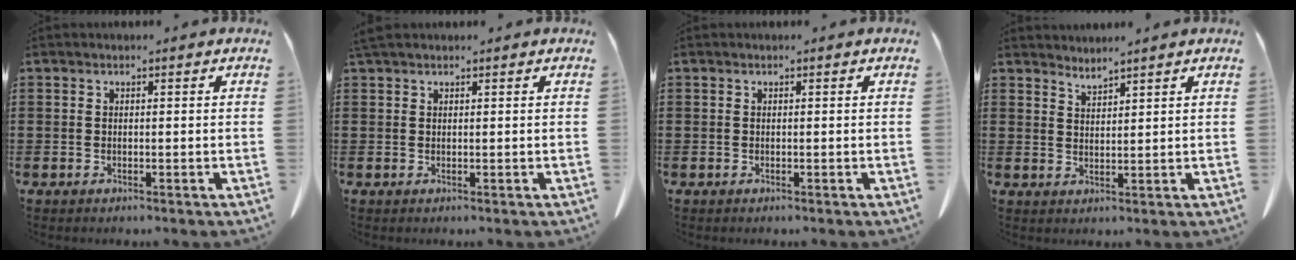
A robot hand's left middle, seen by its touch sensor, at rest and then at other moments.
{"total": 1.1, "force": [0.9, 0.2, 0.5], "torque": [-0.013, -0.001, 0.019]}
{"total": 0.0}
{"total": 2.2, "force": [2.2, -0.5, -0.1], "torque": [-0.004, -0.008, 0.043]}